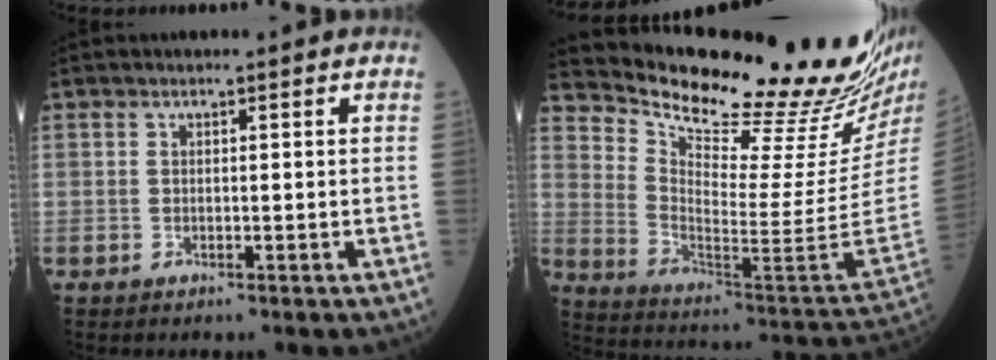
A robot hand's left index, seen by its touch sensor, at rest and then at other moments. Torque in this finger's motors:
{"motor_torque": [1.09, -1.05, 0.25, -0.01]}